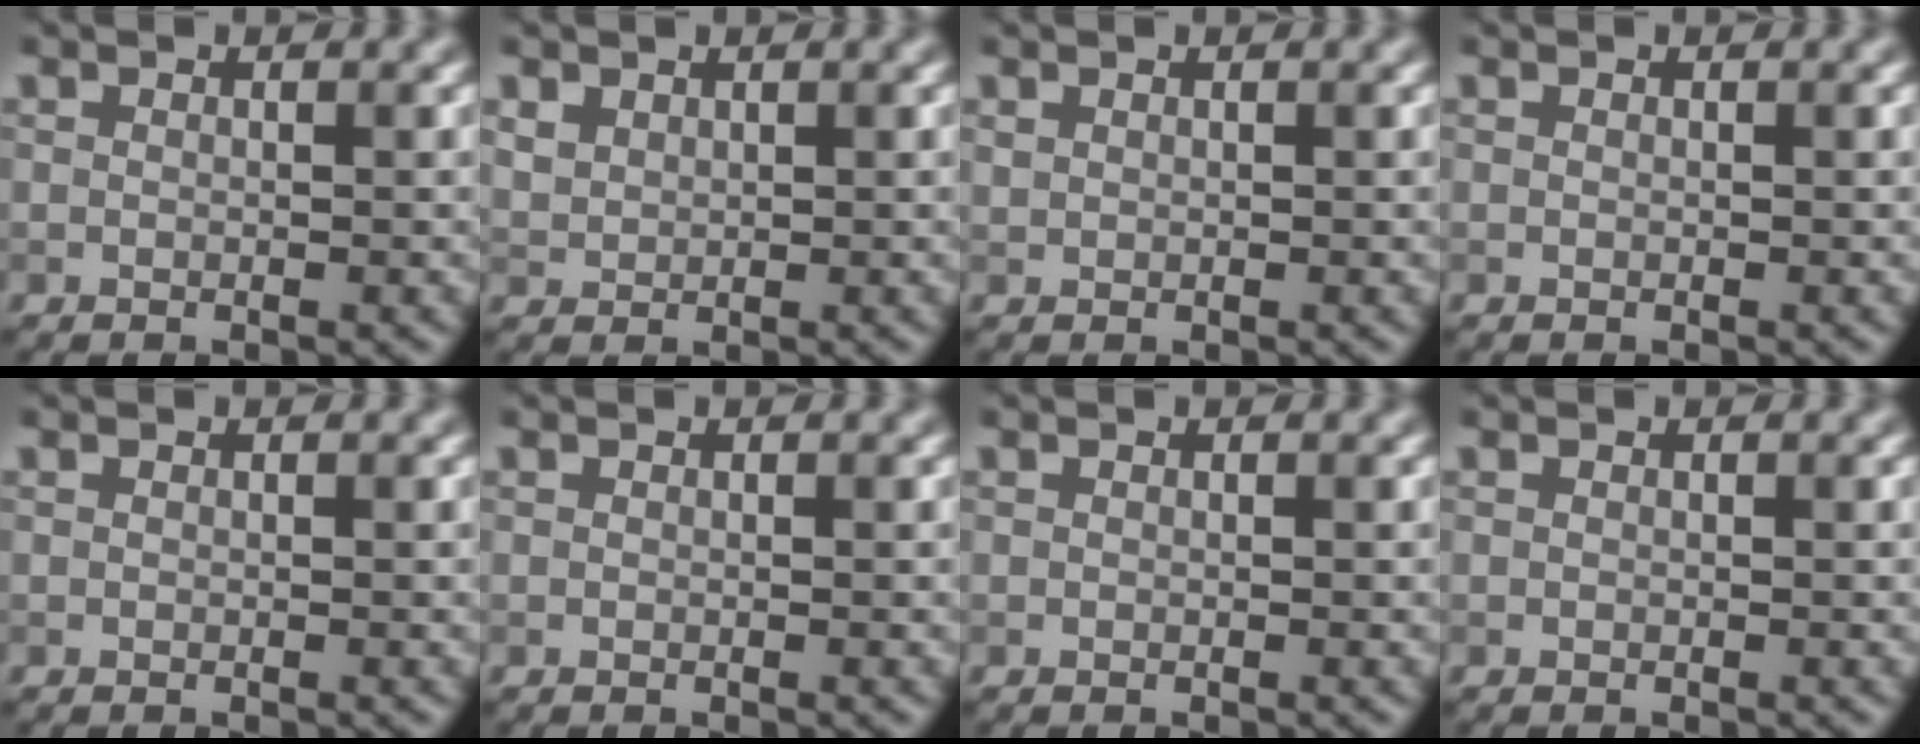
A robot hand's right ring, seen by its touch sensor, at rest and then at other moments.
{"total": 1.3, "force": [0.8, 1.0, 0.3], "torque": [-0.009, 0.000, 0.022]}
{"total": 0.5, "force": [0.3, 0.3, 0.1], "torque": [-0.002, -0.001, 0.011]}
{"total": 0.0}
{"total": 0.0}
{"total": 0.0}
{"total": 0.0}
{"total": 0.0}